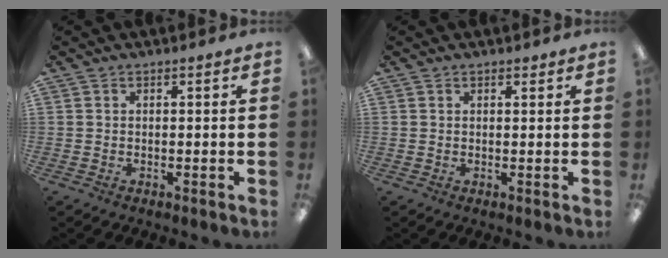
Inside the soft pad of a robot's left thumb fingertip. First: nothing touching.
{"total": 0.7, "force": [0.6, 0.3, 0.2], "torque": [0.001, -0.002, 0.010]}